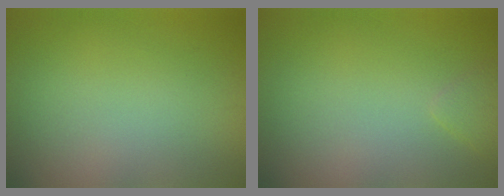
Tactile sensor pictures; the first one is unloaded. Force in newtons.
{"total": 1.0, "press": 1.0, "slide": 0.1}